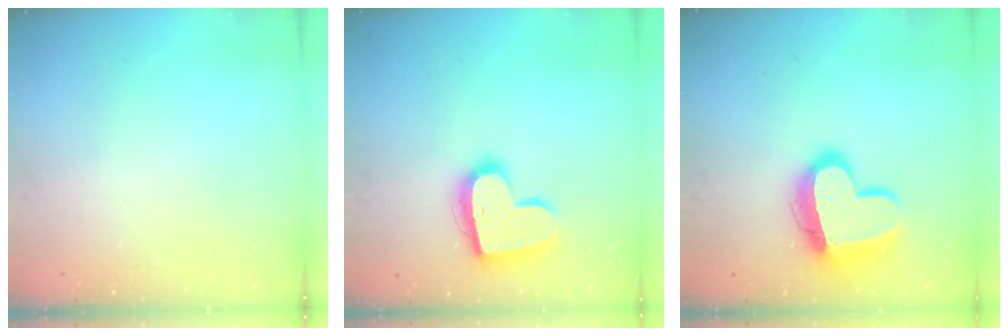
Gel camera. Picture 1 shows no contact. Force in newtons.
{"total": 17.3, "press": 17.3, "slide": 1.1}
{"total": 16.9, "press": 16.8, "slide": 1.5}